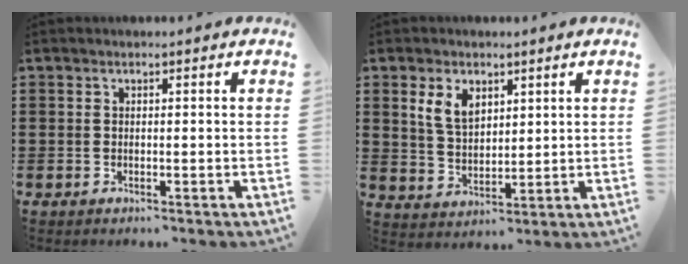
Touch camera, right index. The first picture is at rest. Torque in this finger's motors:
{"motor_torque": [0.87, 0.06, 0.15, 0.14]}